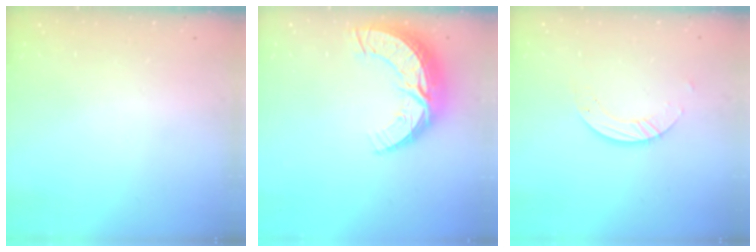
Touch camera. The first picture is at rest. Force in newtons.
{"total": 13.0, "press": 12.9, "slide": 1.0}
{"total": 4.6, "press": 4.6, "slide": 0.5}